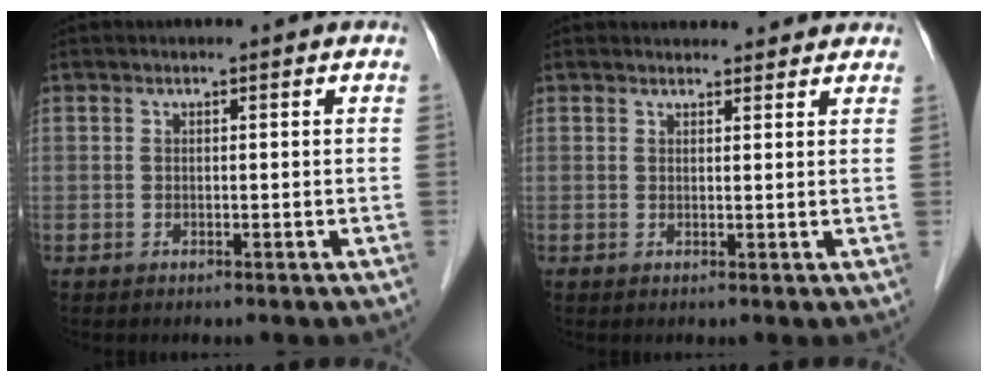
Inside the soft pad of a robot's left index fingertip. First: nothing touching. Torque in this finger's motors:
{"motor_torque": [0.46, -0.56, 0.00, 0.00]}